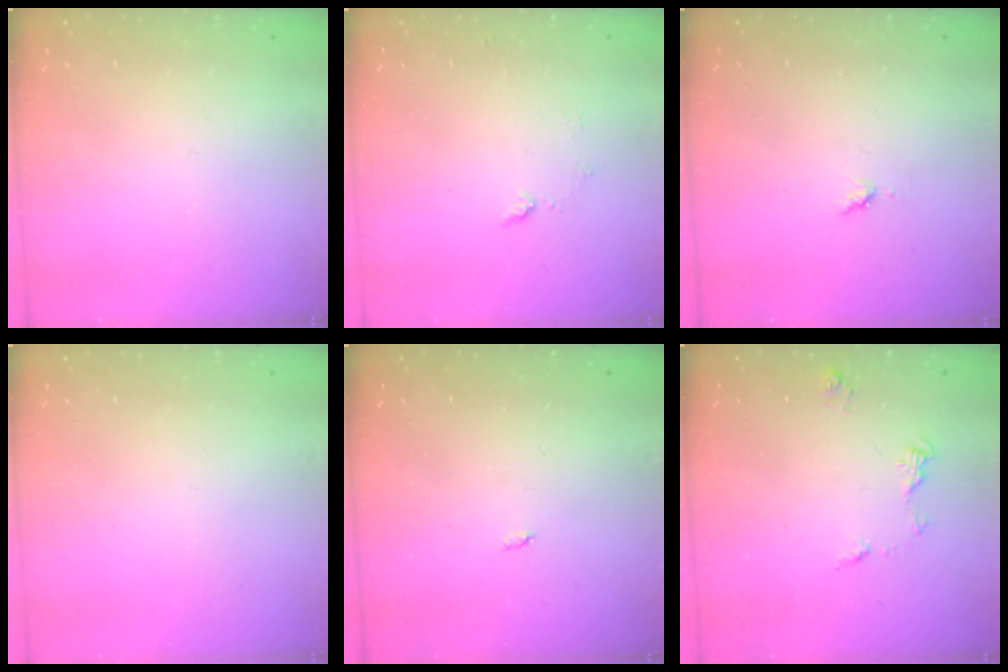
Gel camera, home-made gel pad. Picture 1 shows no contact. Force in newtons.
{"total": 5.2, "press": 5.1, "slide": 0.6}
{"total": 3.5, "press": 3.4, "slide": 0.5}
{"total": 0.0}
{"total": 2.1, "press": 2.1, "slide": 0.4}
{"total": 5.7, "press": 5.7, "slide": 0.6}